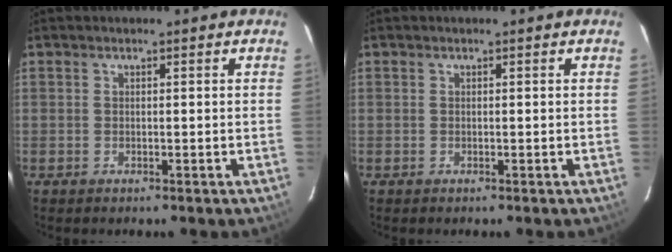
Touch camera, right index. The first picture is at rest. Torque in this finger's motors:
{"motor_torque": [0.00, 0.00, 0.03, 0.01]}